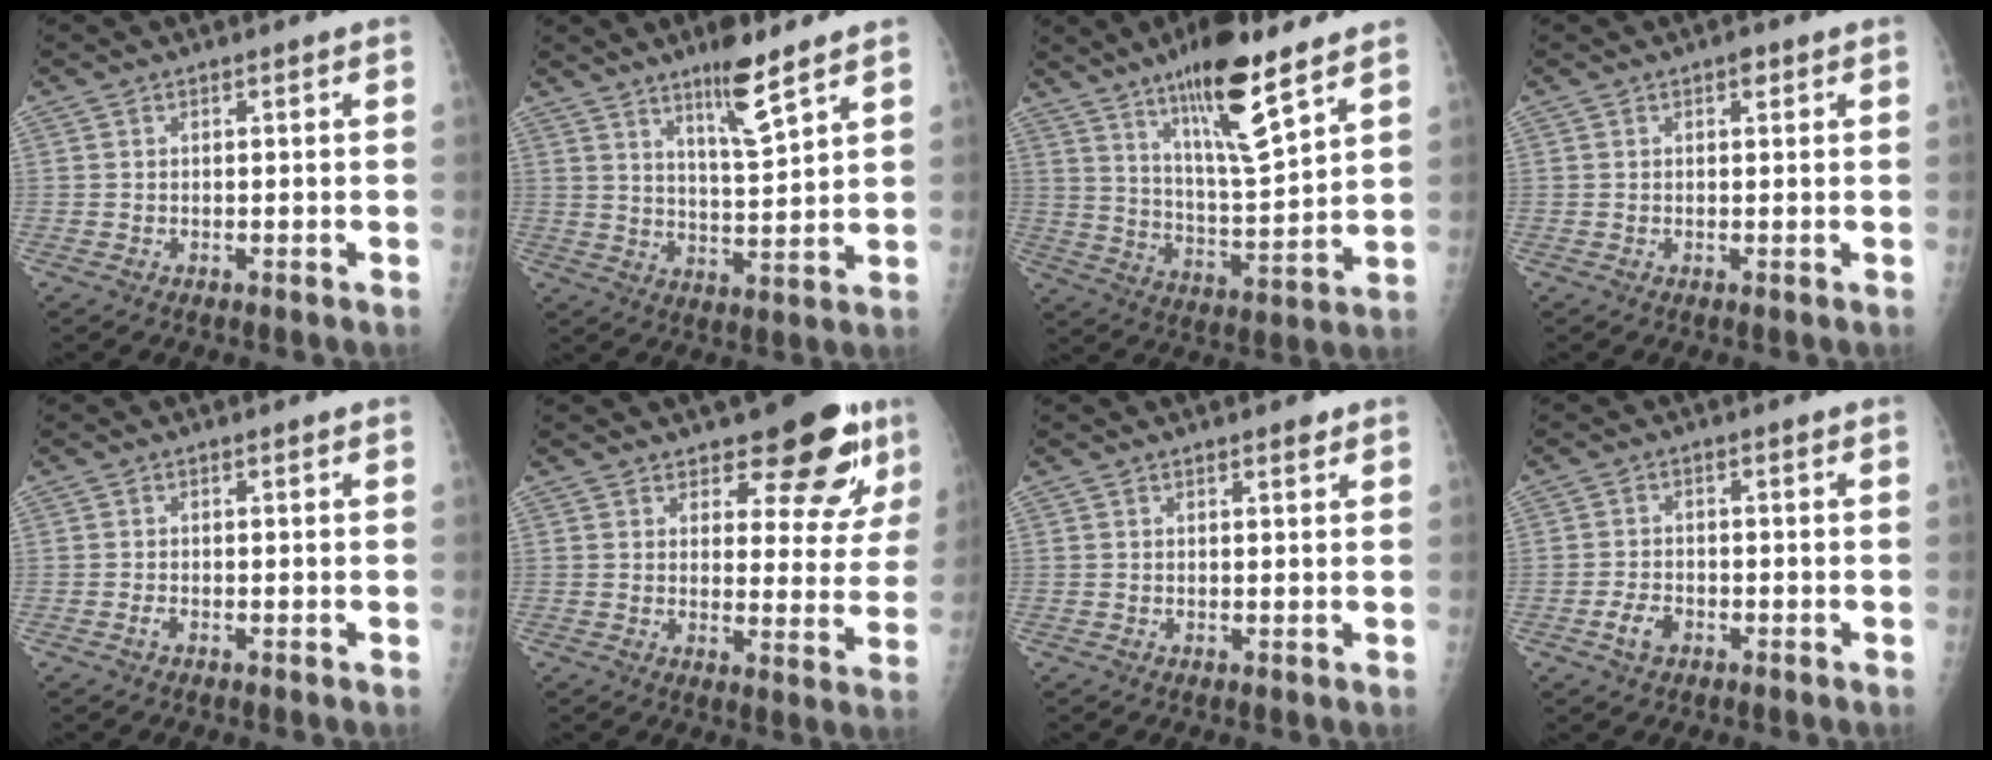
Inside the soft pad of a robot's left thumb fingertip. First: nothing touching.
{"total": 8.8, "force": [6.1, 1.1, 6.2], "torque": [-0.097, -0.046, 0.107]}
{"total": 16.1, "force": [10.6, 3.2, 11.7], "torque": [-0.183, -0.067, 0.187]}
{"total": 1.2, "force": [0.6, 0.6, 0.8], "torque": [-0.004, 0.000, 0.006]}
{"total": 0.6, "force": [-0.4, 0.2, 0.4], "torque": [-0.007, -0.001, -0.007]}
{"total": 12.9, "force": [8.9, 5.1, 7.9], "torque": [-0.056, -0.060, 0.112]}
{"total": 1.3, "force": [1.0, 0.4, 0.8], "torque": [-0.006, -0.005, 0.013]}
{"total": 3.1, "force": [-1.6, 2.0, 1.8], "torque": [-0.029, 0.009, -0.028]}